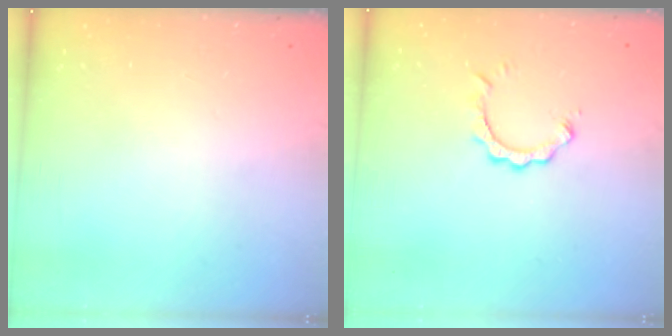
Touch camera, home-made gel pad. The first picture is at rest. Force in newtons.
{"total": 2.9, "press": 2.8, "slide": 0.3}